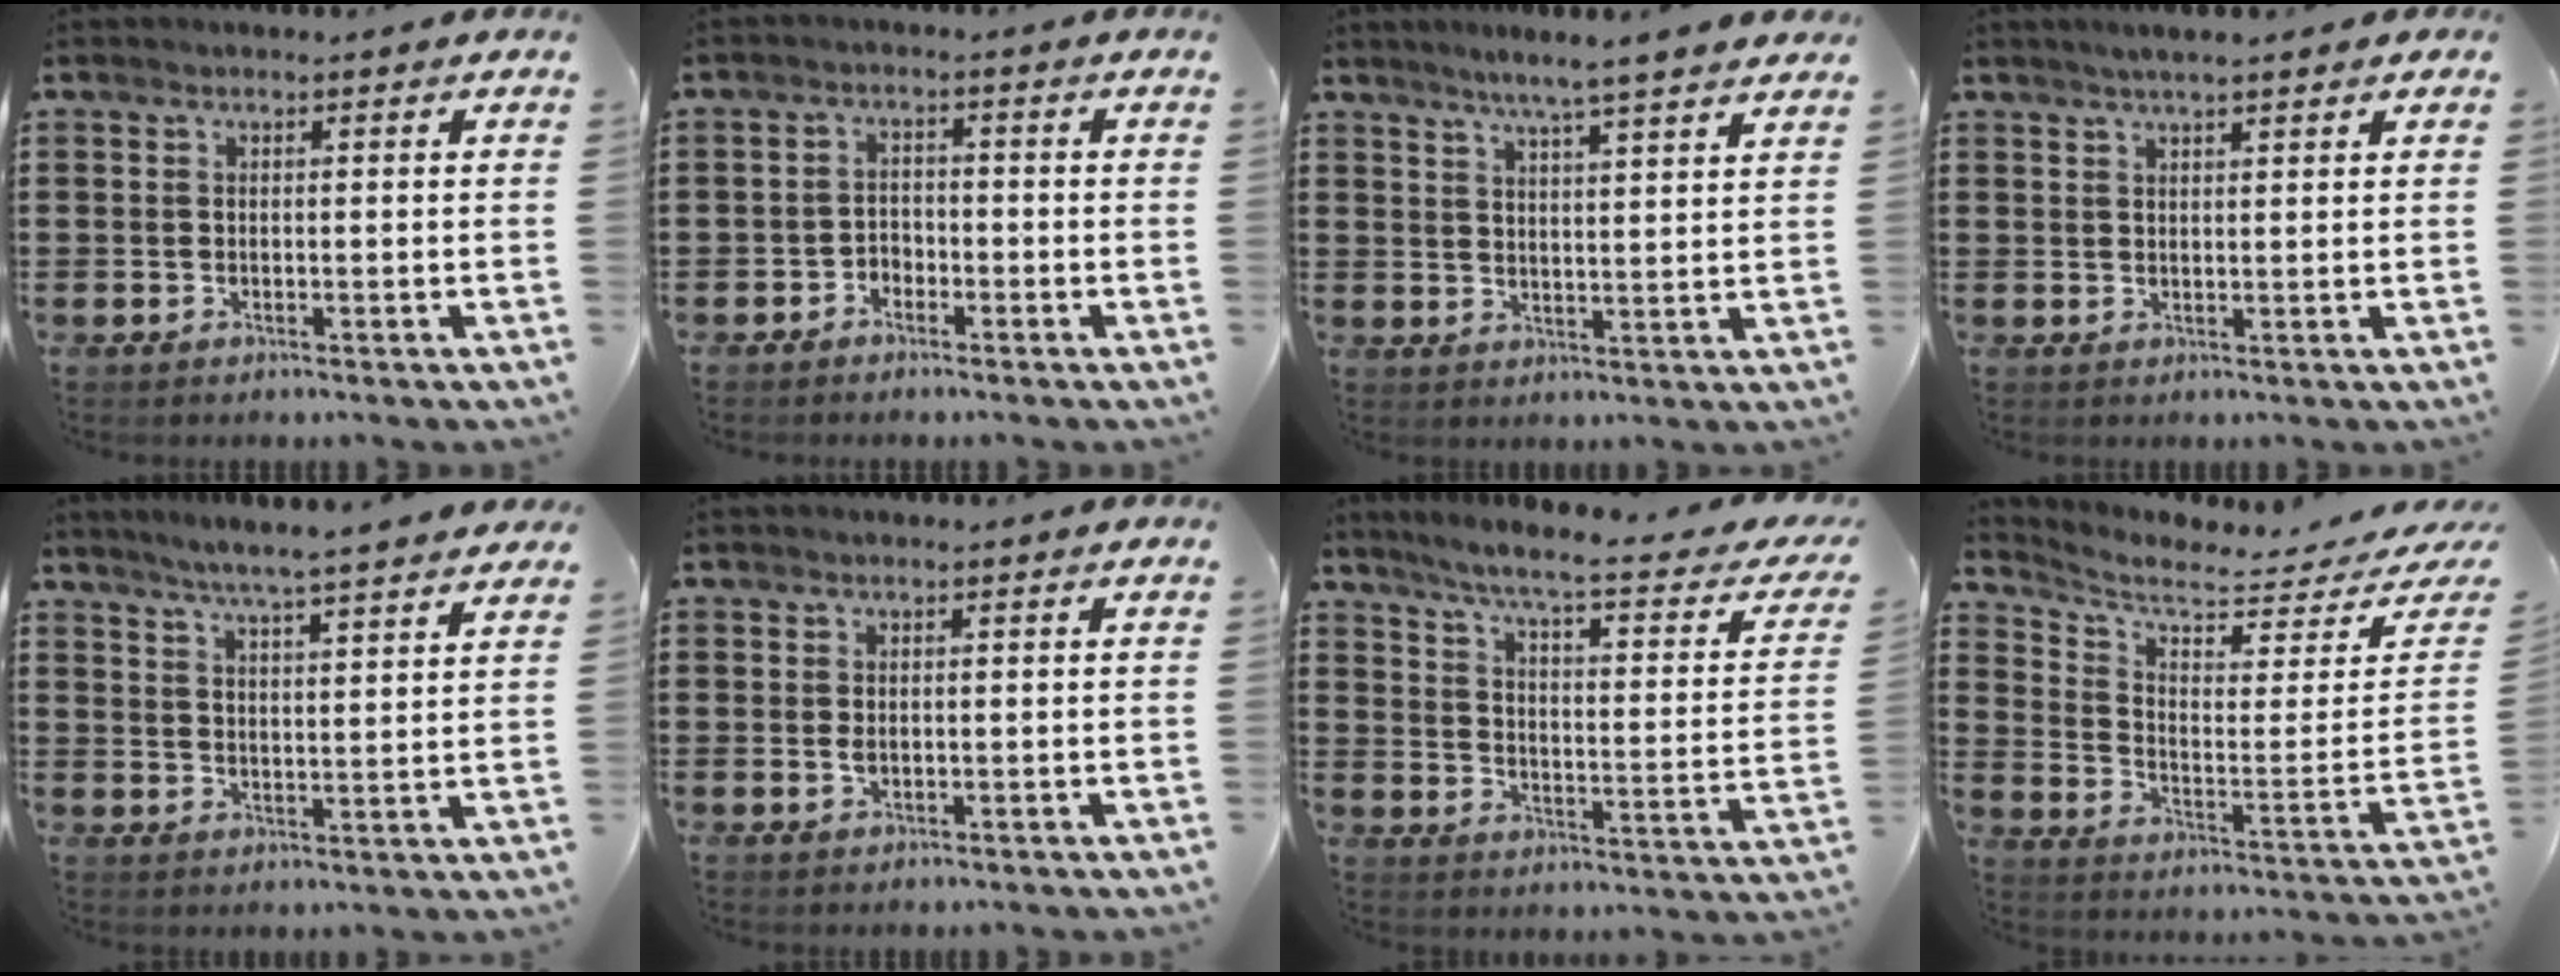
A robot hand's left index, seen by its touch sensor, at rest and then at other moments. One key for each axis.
{"total": 2.2, "fx": -2.0, "fy": 0.9, "fz": 0.1, "tx": -0.009, "ty": 0.001, "tz": -0.045}
{"total": 4.8, "fx": 4.1, "fy": -0.9, "fz": 2.2, "tx": -0.057, "ty": -0.018, "tz": 0.069}
{"total": 2.7, "fx": 2.2, "fy": 0.3, "fz": 1.6, "tx": -0.035, "ty": 0.006, "tz": 0.041}
{"total": 4.8, "fx": 4.4, "fy": -0.8, "fz": 1.5, "tx": -0.047, "ty": -0.027, "tz": 0.076}
{"total": 1.0, "fx": 0.1, "fy": 0.5, "fz": 0.9, "tx": -0.020, "ty": 0.002, "tz": 0.001}
{"total": 6.6, "fx": 4.9, "fy": -0.4, "fz": 4.3, "tx": -0.105, "ty": -0.037, "tz": 0.074}
{"total": 5.4, "fx": 4.8, "fy": 0.6, "fz": 2.5, "tx": -0.076, "ty": -0.050, "tz": 0.080}